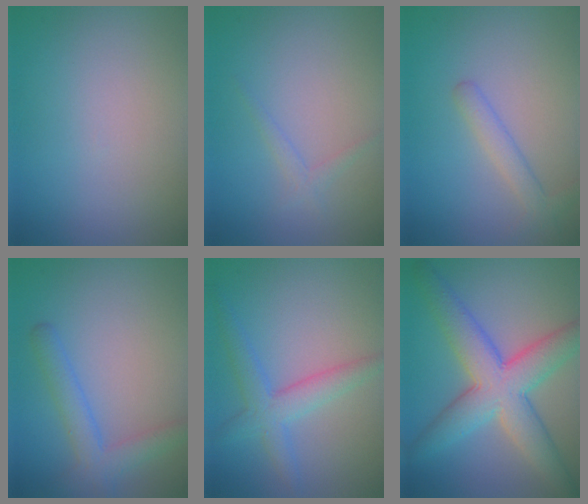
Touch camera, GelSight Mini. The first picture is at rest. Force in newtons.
{"total": 1.0, "press": 1.0, "slide": 0.1}
{"total": 1.9, "press": 1.9, "slide": 0.0}
{"total": 2.7, "press": 2.7, "slide": 0.1}
{"total": 3.4, "press": 3.4, "slide": 0.1}
{"total": 7.7, "press": 7.7, "slide": 0.2}